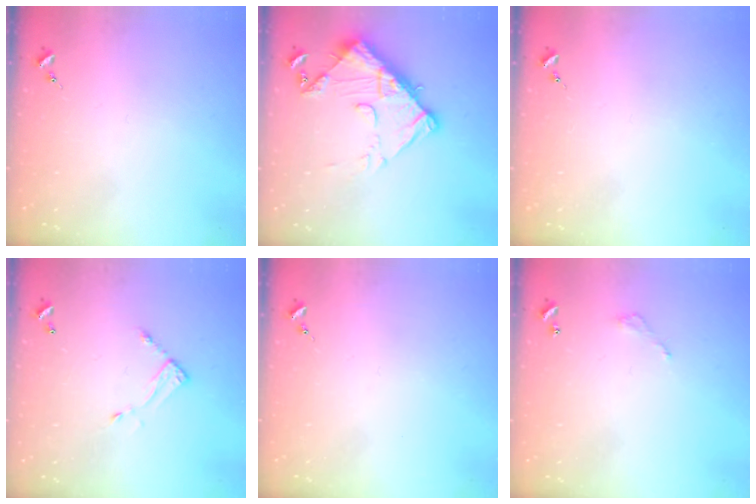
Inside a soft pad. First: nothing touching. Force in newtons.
{"total": 13.0, "press": 13.0, "slide": 1.3}
{"total": 0.0}
{"total": 7.1, "press": 7.1, "slide": 0.5}
{"total": 0.0}
{"total": 3.1, "press": 3.0, "slide": 0.3}